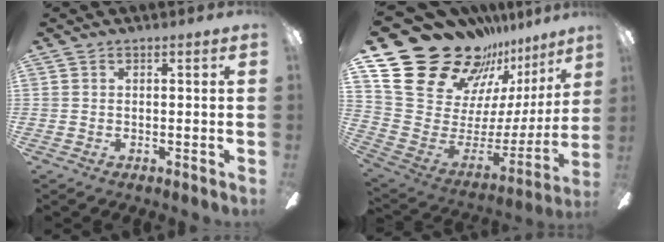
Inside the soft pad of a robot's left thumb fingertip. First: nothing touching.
{"total": 26.5, "force": [19.9, 13.7, 10.8], "torque": [-0.175, -0.140, 0.381]}